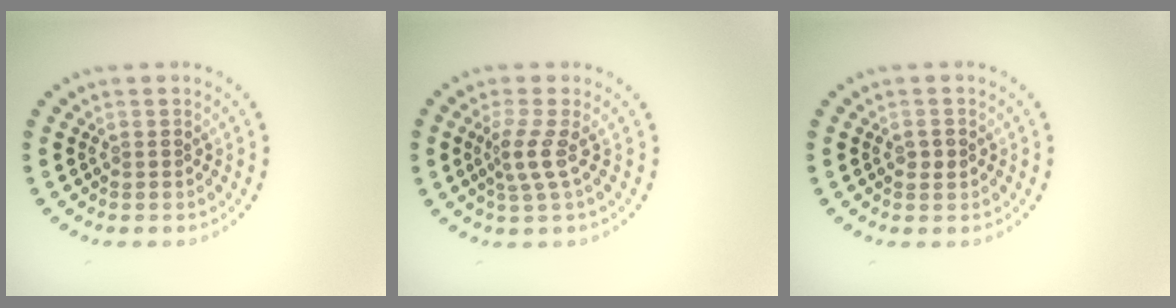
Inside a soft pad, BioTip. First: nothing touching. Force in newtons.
{"total": 2.3, "press": 1.5, "slide": 1.8}
{"total": 1.1, "press": 1.1, "slide": 0.1}